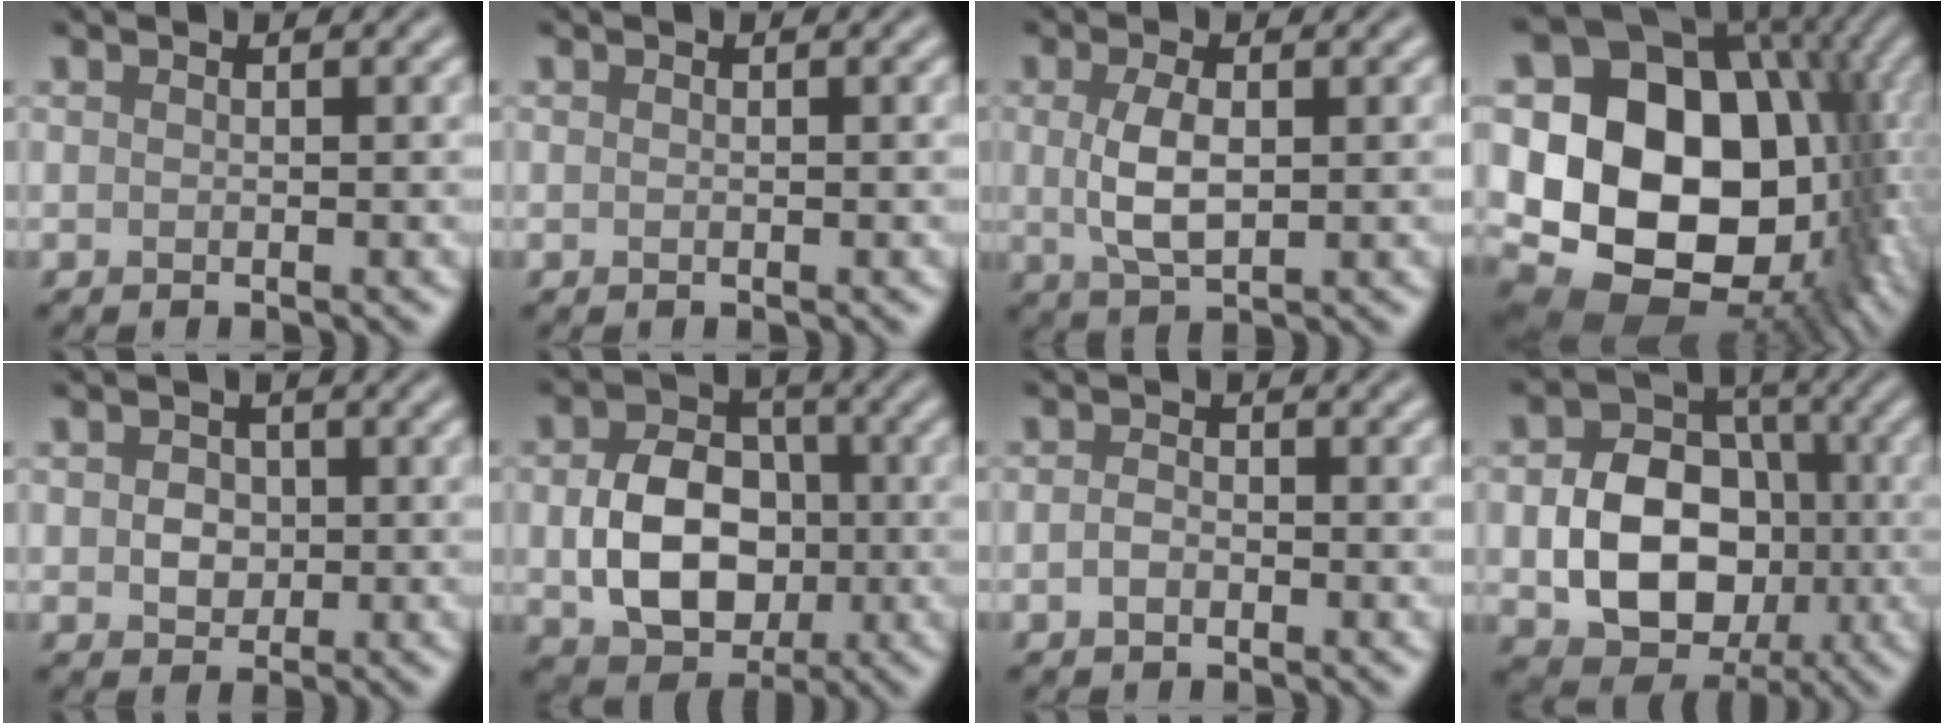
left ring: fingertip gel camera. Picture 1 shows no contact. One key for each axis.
{"total": 0.0}
{"total": 3.8, "fx": 0.3, "fy": 1.7, "fz": 3.4, "tx": -0.076, "ty": -0.001, "tz": 0.007}
{"total": 18.1, "fx": -0.1, "fy": 13.7, "fz": 11.8, "tx": -0.186, "ty": -0.017, "tz": 0.013}
{"total": 2.3, "fx": 0.1, "fy": 1.9, "fz": 1.2, "tx": -0.019, "ty": -0.002, "tz": -0.002}
{"total": 8.1, "fx": -0.6, "fy": 6.1, "fz": 5.3, "tx": -0.100, "ty": -0.007, "tz": -0.007}
{"total": 1.4, "fx": -0.5, "fy": 1.0, "fz": 0.9, "tx": -0.020, "ty": 0.000, "tz": -0.015}
{"total": 9.1, "fx": -1.4, "fy": 6.9, "fz": 5.7, "tx": -0.092, "ty": 0.000, "tz": -0.027}